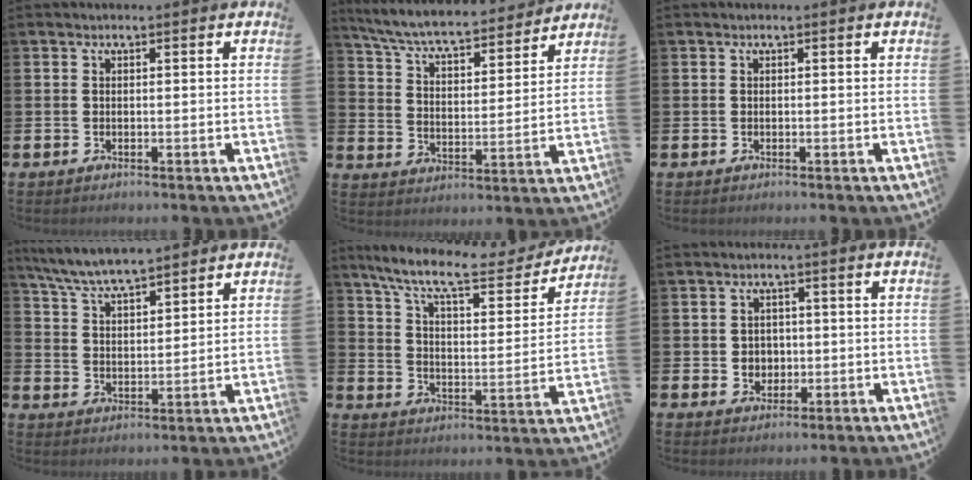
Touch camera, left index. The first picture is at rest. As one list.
[{"total": 7.3, "force": [6.8, 1.0, 2.4], "torque": [-0.080, -0.048, 0.116]}, {"total": 0.0}, {"total": 6.8, "force": [6.6, 0.7, 1.6], "torque": [-0.062, -0.028, 0.121]}, {"total": 10.6, "force": [8.9, 2.4, 5.2], "torque": [-0.125, -0.050, 0.147]}, {"total": 2.7, "force": [0.3, 2.5, 0.7], "torque": [-0.007, 0.003, -0.003]}]